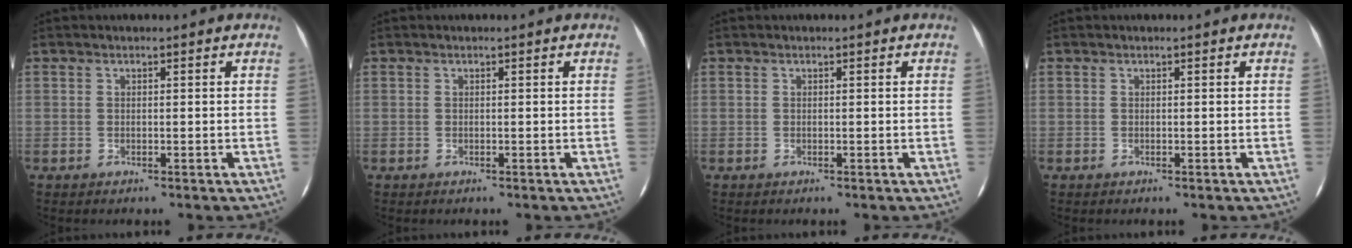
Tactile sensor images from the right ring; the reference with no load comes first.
{"total": 0.0}
{"total": 0.0}
{"total": 0.0}